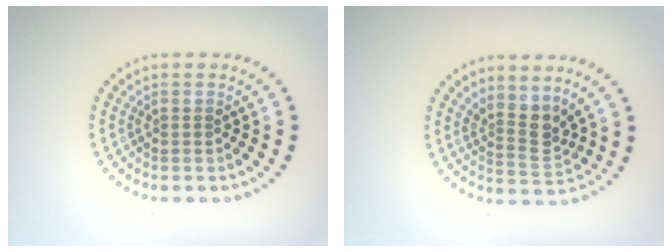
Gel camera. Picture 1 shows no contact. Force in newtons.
{"total": 2.8, "press": 2.0, "slide": 2.0}